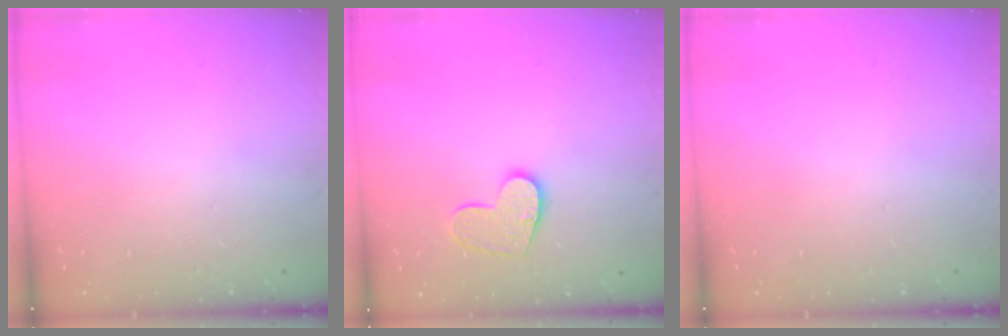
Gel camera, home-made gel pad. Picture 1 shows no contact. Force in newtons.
{"total": 10.4, "press": 10.4, "slide": 0.7}
{"total": 0.0}